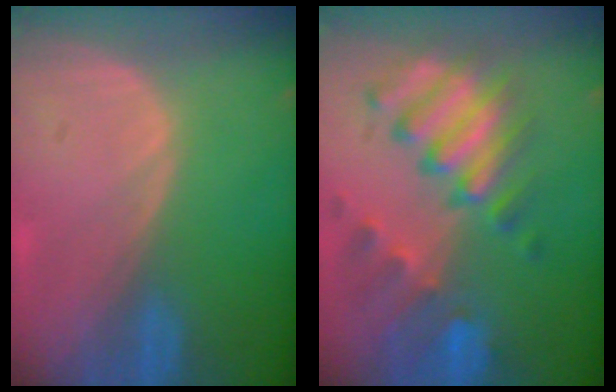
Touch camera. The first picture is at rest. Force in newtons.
{"total": 10.5, "press": 9.1, "slide": 5.2}